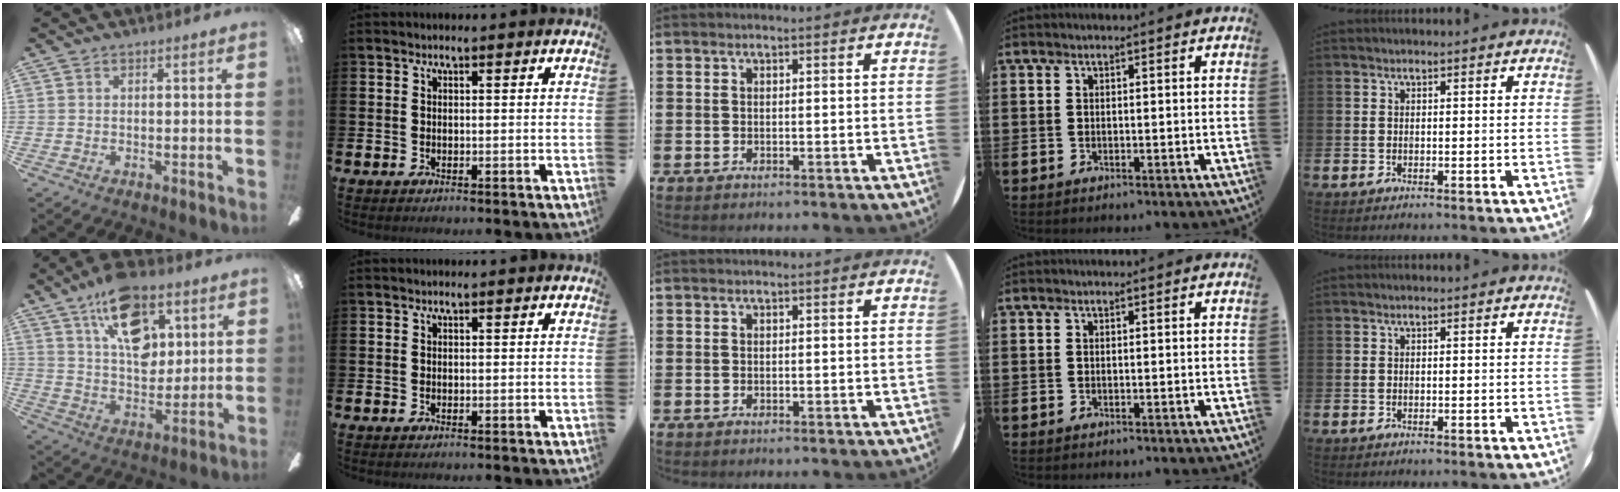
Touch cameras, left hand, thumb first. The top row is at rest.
{"thumb": {"total": 18.3, "force": [9.2, 10.9, 11.4], "torque": [-0.163, -0.031, 0.164]}}